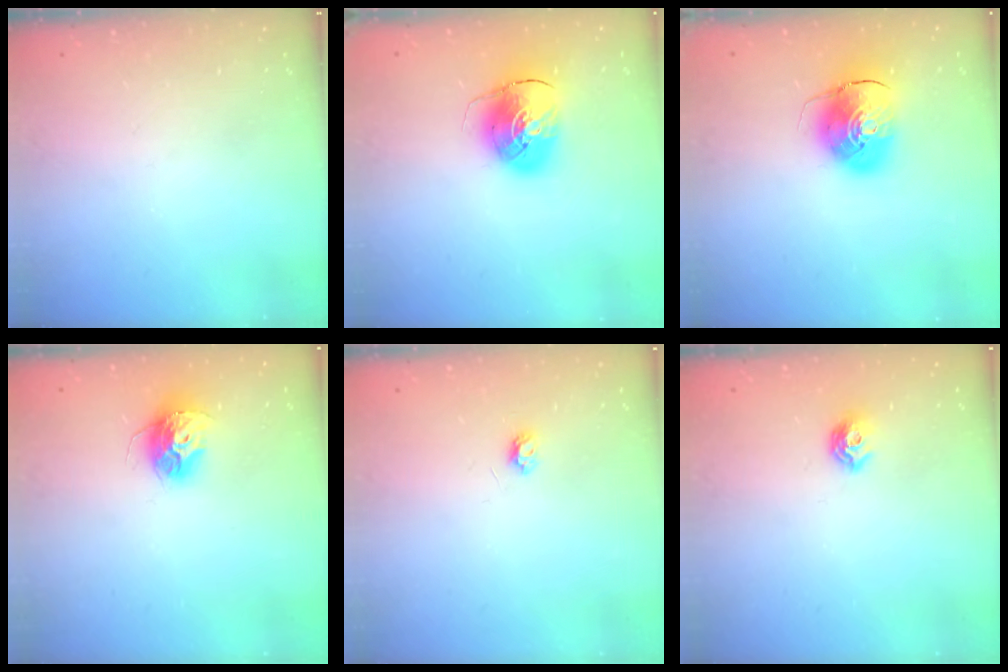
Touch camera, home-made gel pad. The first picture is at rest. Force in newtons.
{"total": 10.4, "press": 10.3, "slide": 1.8}
{"total": 10.5, "press": 10.4, "slide": 1.8}
{"total": 11.3, "press": 11.3, "slide": 1.0}
{"total": 3.9, "press": 3.8, "slide": 0.6}
{"total": 7.5, "press": 7.4, "slide": 1.0}